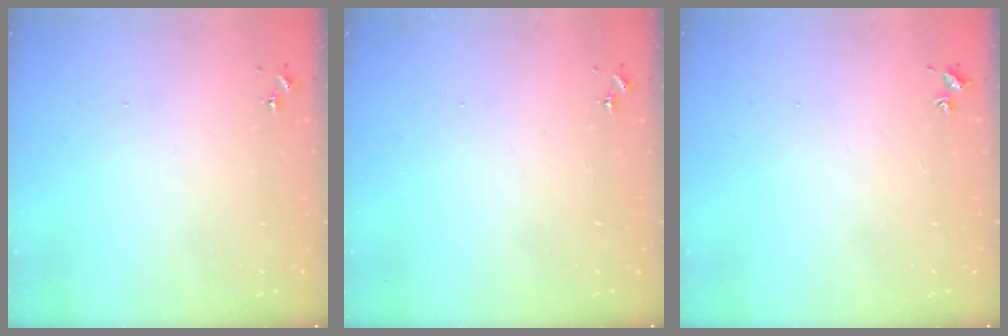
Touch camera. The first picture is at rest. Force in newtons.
{"total": 0.0}
{"total": 1.8, "press": 1.8, "slide": 0.2}